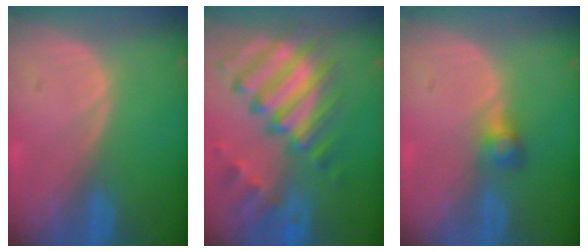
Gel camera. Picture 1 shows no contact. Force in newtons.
{"total": 11.4, "press": 9.9, "slide": 5.7}
{"total": 2.6, "press": 2.5, "slide": 0.2}